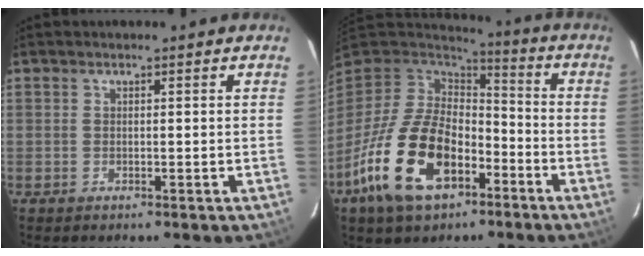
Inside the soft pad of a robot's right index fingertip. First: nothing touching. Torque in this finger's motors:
{"motor_torque": [2.01, -0.13, 1.05, 0.17]}